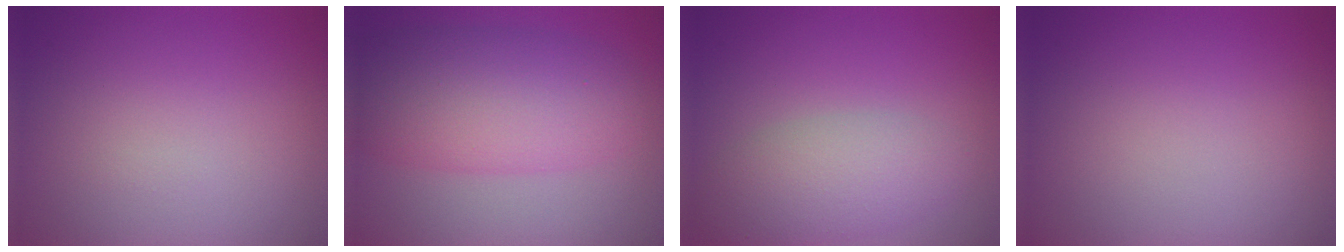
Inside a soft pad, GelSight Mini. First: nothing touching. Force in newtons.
{"total": 7.9, "press": 7.9, "slide": 0.4}
{"total": 4.1, "press": 4.1, "slide": 0.2}
{"total": 0.0}